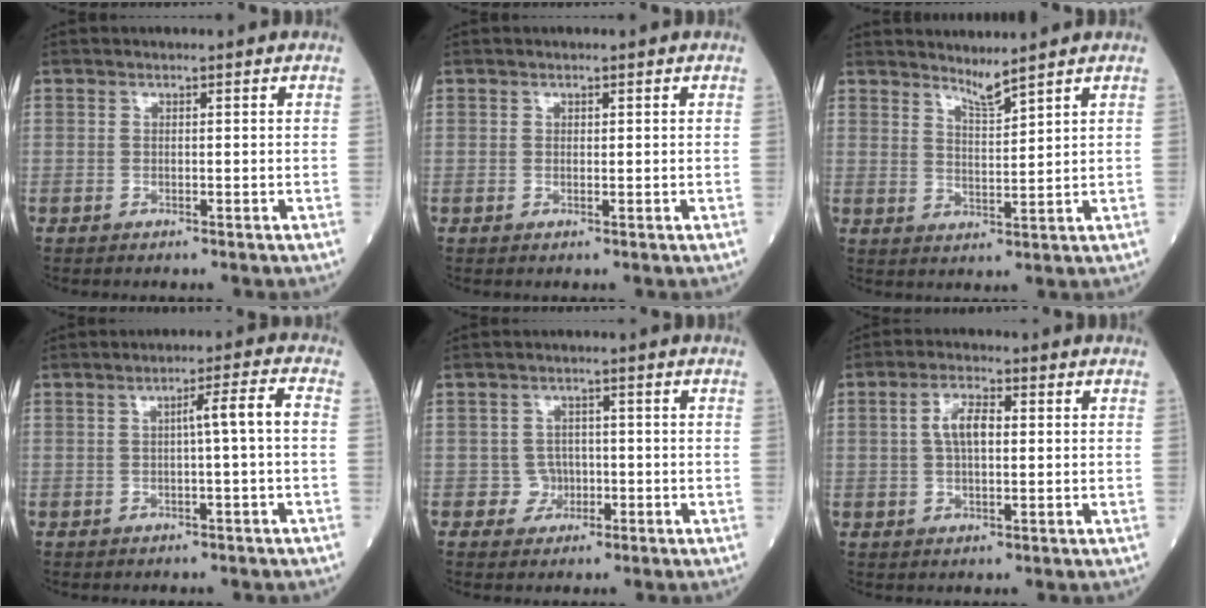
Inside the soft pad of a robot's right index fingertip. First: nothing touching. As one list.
[{"total": 0.6, "force": [0.2, 0.4, 0.3], "torque": [-0.015, 0.006, 0.007]}, {"total": 3.3, "force": [3.1, -0.3, 1.1], "torque": [-0.027, -0.015, 0.067]}, {"total": 4.9, "force": [0.0, 0.2, 4.9], "torque": [-0.086, 0.016, 0.006]}, {"total": 3.3, "force": [-0.9, 3.1, 0.7], "torque": [-0.006, 0.010, -0.010]}, {"total": 5.7, "force": [0.9, 2.5, 5.0], "torque": [-0.111, 0.013, 0.017]}]